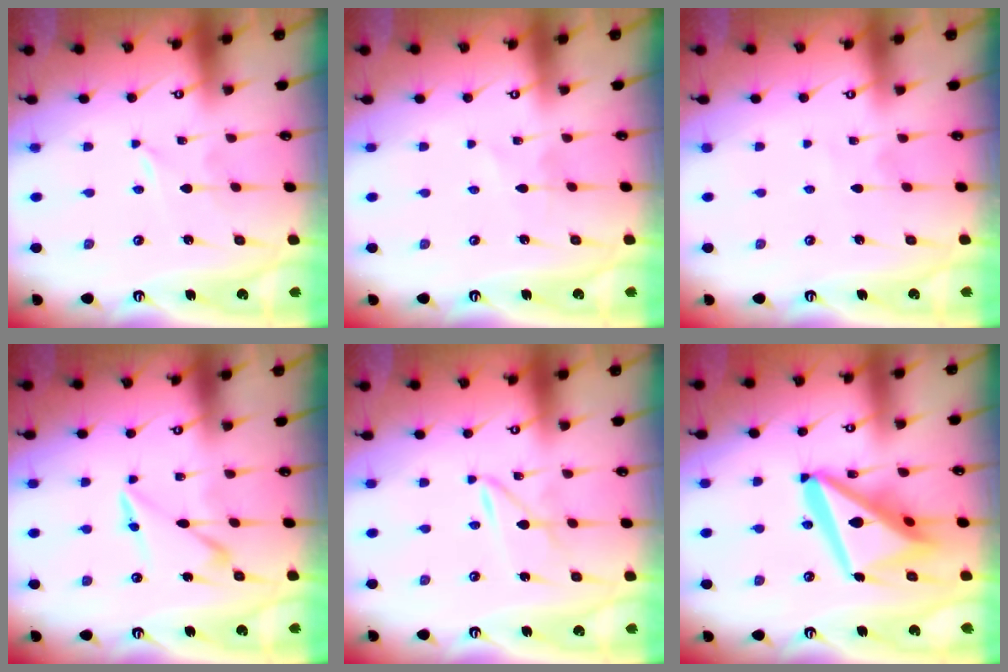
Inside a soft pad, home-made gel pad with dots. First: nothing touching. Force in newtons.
{"total": 2.4, "press": 2.4, "slide": 0.2}
{"total": 3.6, "press": 3.6, "slide": 0.4}
{"total": 7.7, "press": 7.7, "slide": 0.5}
{"total": 2.2, "press": 2.1, "slide": 0.3}
{"total": 19.7, "press": 19.6, "slide": 2.1}